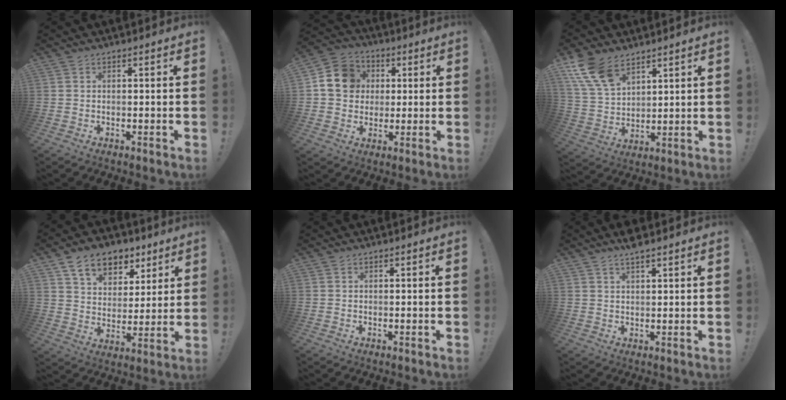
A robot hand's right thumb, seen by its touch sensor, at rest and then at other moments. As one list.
[{"total": 13.0, "force": [2.6, 11.5, 5.5], "torque": [-0.076, 0.008, 0.057]}, {"total": 12.6, "force": [8.3, 6.7, 6.8], "torque": [-0.158, -0.038, 0.161]}, {"total": 12.7, "force": [7.8, 8.3, 5.5], "torque": [-0.087, -0.046, 0.147]}, {"total": 0.0}, {"total": 3.5, "force": [2.9, 0.6, 2.0], "torque": [-0.036, -0.015, 0.049]}]